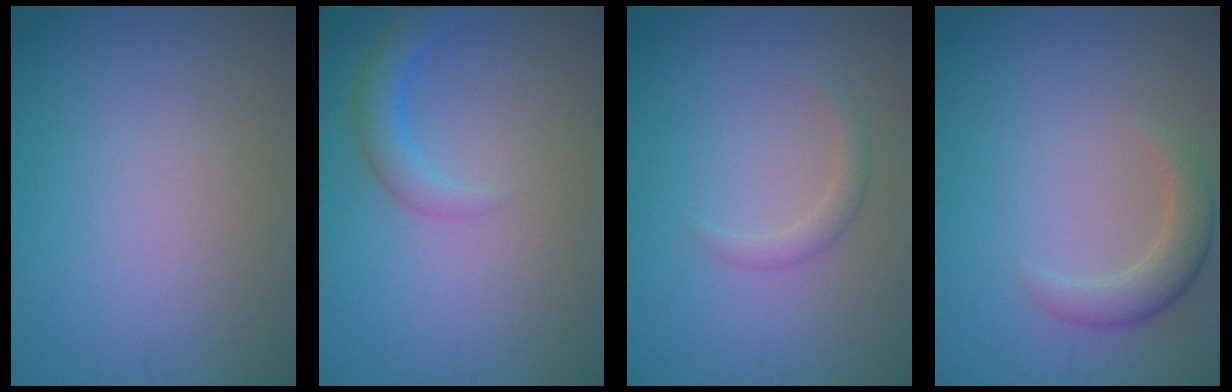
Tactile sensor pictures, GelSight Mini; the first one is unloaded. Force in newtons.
{"total": 2.4, "press": 2.4, "slide": 0.3}
{"total": 1.4, "press": 1.4, "slide": 0.1}
{"total": 2.8, "press": 2.8, "slide": 0.0}